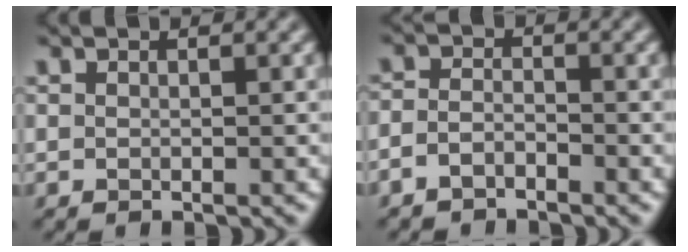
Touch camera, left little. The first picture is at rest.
{"total": 1.8, "force": [-1.6, 0.7, 0.5], "torque": [-0.012, 0.005, -0.037]}